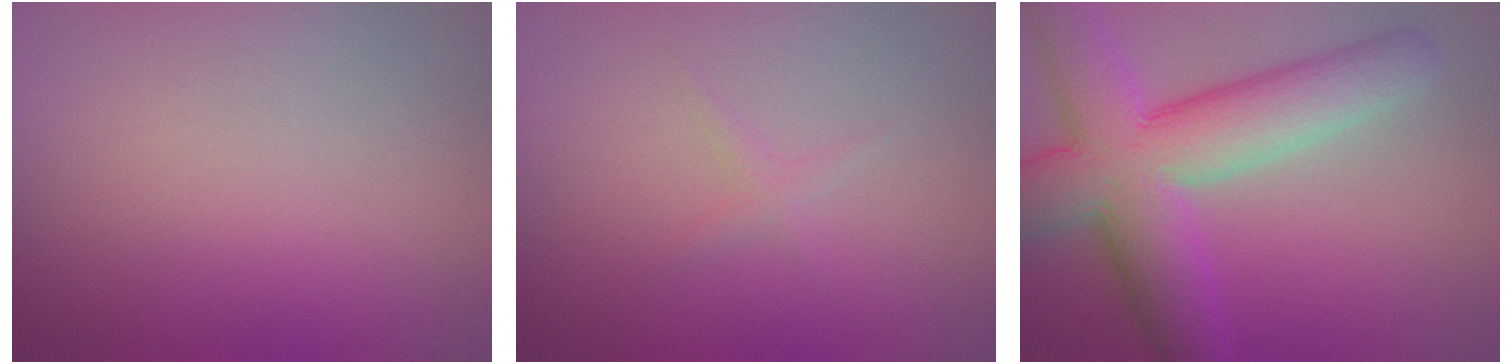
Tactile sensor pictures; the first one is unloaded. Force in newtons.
{"total": 0.9, "press": 0.9, "slide": 0.0}
{"total": 10.8, "press": 10.8, "slide": 0.6}